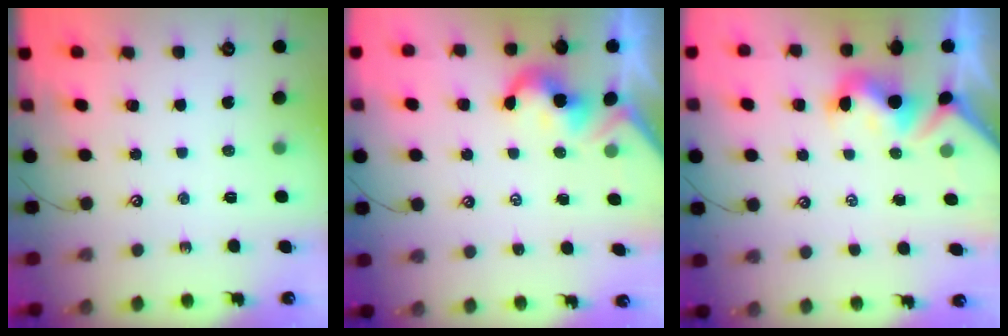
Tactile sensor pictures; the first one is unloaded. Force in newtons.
{"total": 2.1, "press": 2.0, "slide": 0.5}
{"total": 2.2, "press": 2.2, "slide": 0.5}